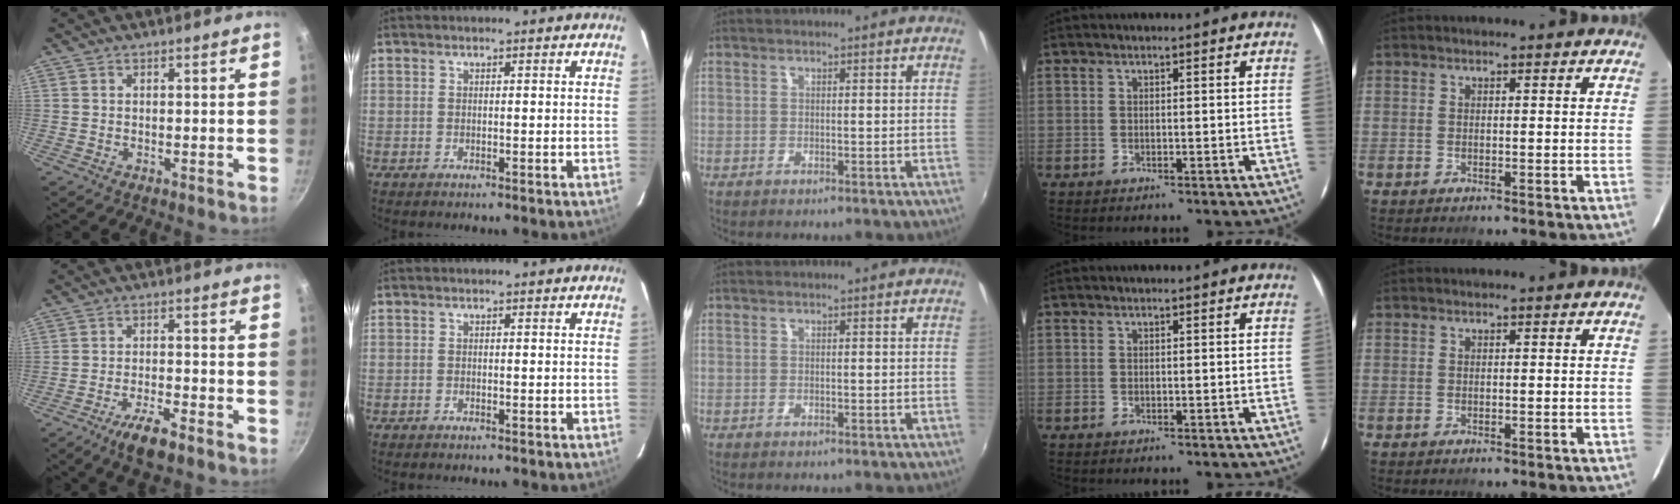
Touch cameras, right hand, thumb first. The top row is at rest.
{"thumb": {"total": 6.8, "force": [-4.4, 1.6, 4.9], "torque": [-0.088, 0.023, -0.075]}}